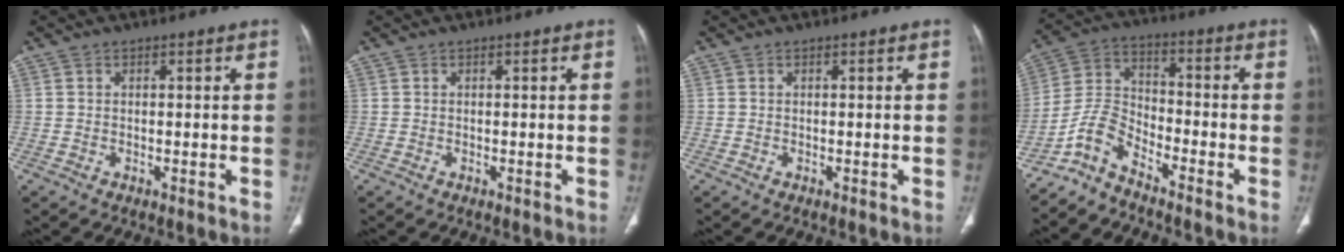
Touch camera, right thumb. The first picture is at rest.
{"total": 0.0}
{"total": 0.0}
{"total": 6.9, "force": [-5.8, 2.5, 2.9], "torque": [-0.064, 0.059, -0.129]}